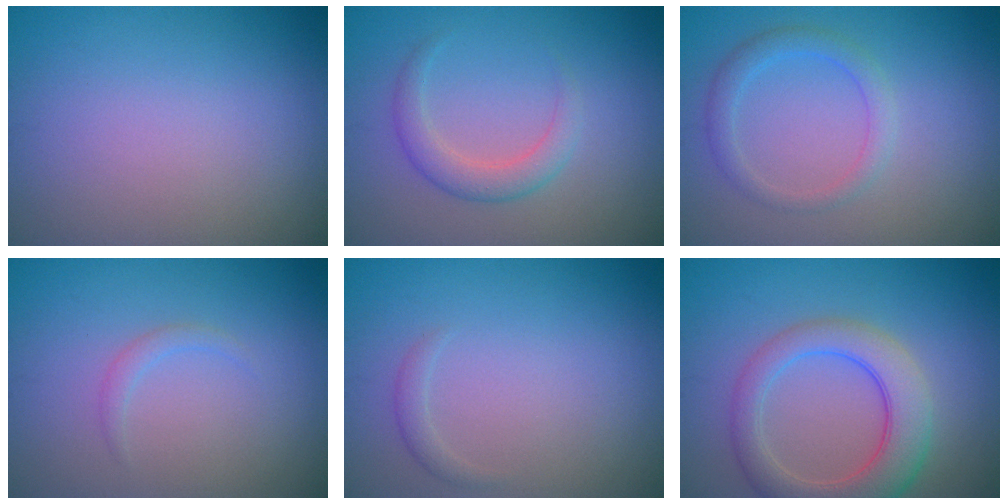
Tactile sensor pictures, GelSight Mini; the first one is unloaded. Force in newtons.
{"total": 2.5, "press": 2.5, "slide": 0.2}
{"total": 2.3, "press": 2.3, "slide": 0.2}
{"total": 0.9, "press": 0.9, "slide": 0.1}
{"total": 0.9, "press": 0.9, "slide": 0.1}
{"total": 5.9, "press": 5.8, "slide": 0.4}